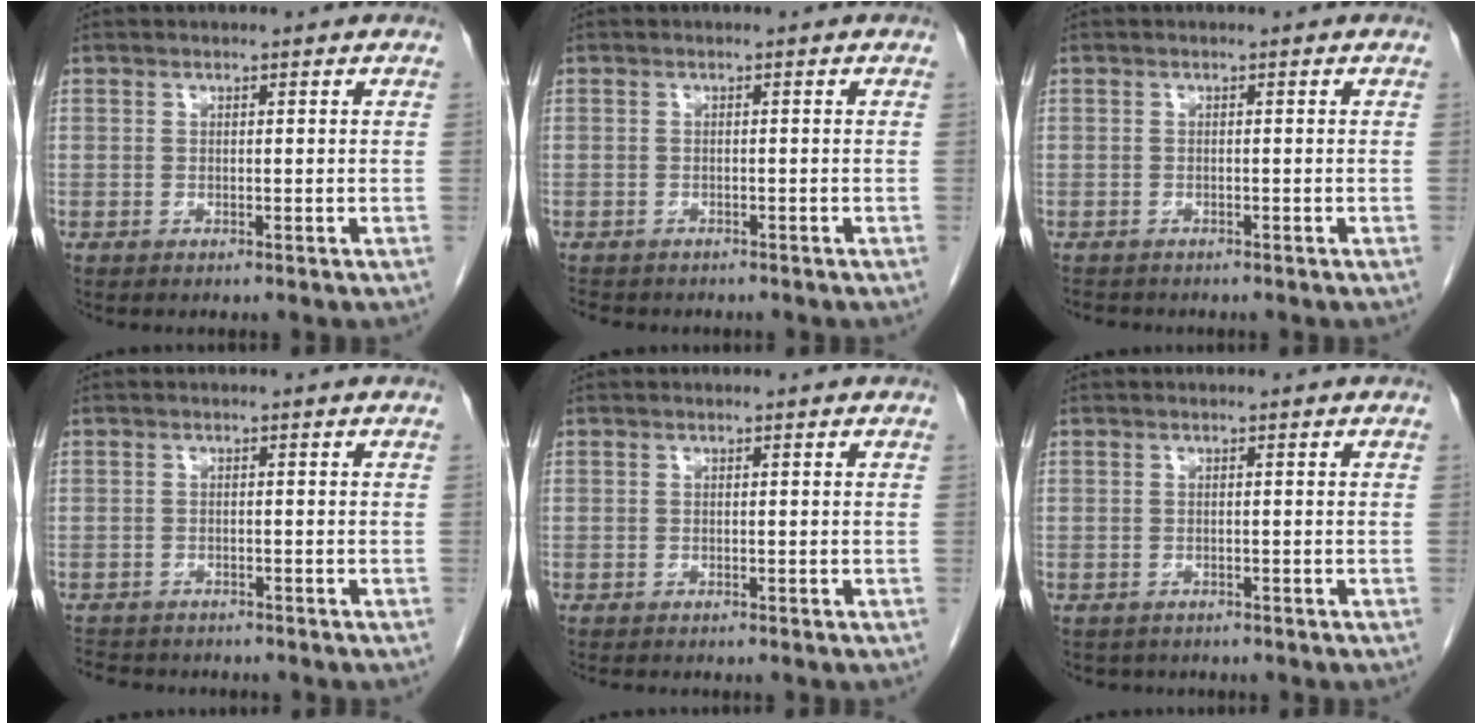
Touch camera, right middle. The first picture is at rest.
{"total": 4.6, "force": [-3.9, 2.0, 1.5], "torque": [-0.026, -0.005, -0.049]}
{"total": 2.1, "force": [-1.8, 0.9, 0.3], "torque": [-0.010, -0.004, -0.027]}
{"total": 5.9, "force": [-5.3, 2.2, 1.4], "torque": [-0.022, -0.004, -0.078]}
{"total": 1.5, "force": [-1.4, 0.3, 0.6], "torque": [-0.012, -0.004, -0.018]}
{"total": 2.4, "force": [-2.1, 1.2, 0.0], "torque": [-0.005, 0.000, -0.030]}